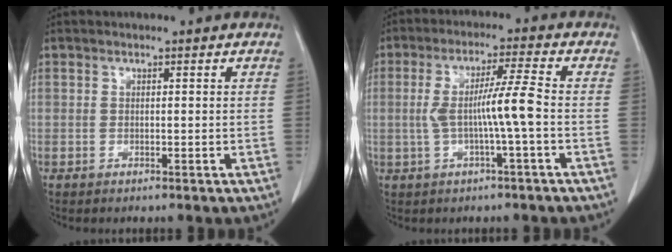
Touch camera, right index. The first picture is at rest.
{"total": 7.0, "force": [-1.0, -0.6, 6.9], "torque": [-0.135, 0.015, -0.014]}